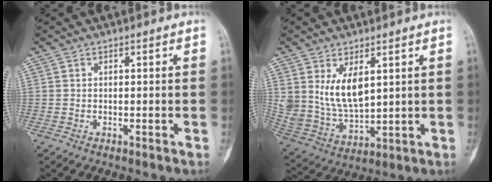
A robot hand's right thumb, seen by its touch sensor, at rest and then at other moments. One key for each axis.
{"total": 10.5, "fx": 3.8, "fy": 5.8, "fz": 7.8, "tx": -0.136, "ty": -0.024, "tz": 0.094}